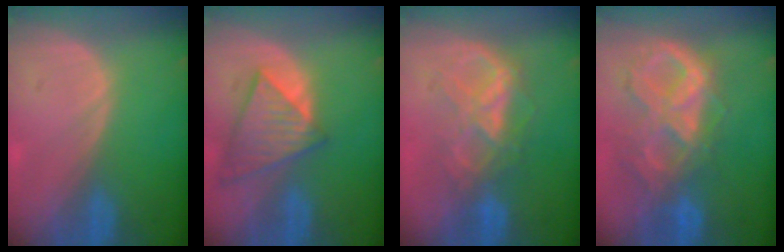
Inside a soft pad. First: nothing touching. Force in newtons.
{"total": 8.4, "press": 7.4, "slide": 4.1}
{"total": 6.6, "press": 6.6, "slide": 0.3}
{"total": 10.5, "press": 8.8, "slide": 5.7}